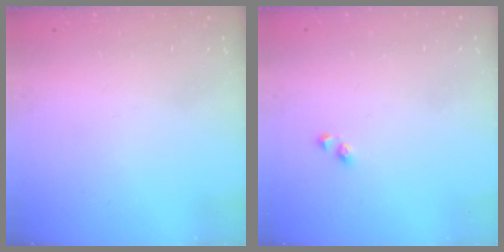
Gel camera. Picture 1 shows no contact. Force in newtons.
{"total": 3.1, "press": 3.0, "slide": 0.5}